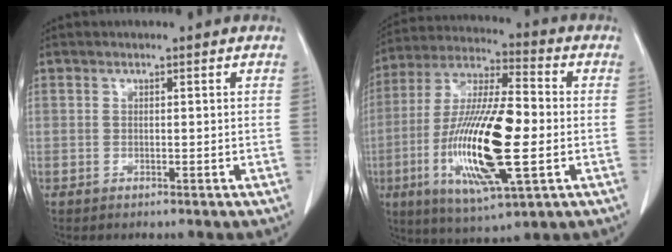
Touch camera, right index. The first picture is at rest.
{"total": 19.5, "force": [-3.6, 4.0, 18.8], "torque": [-0.382, -0.011, -0.062]}